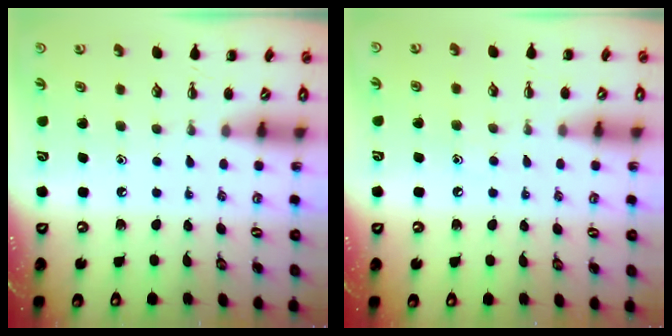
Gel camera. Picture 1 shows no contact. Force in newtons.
{"total": 5.7, "press": 5.5, "slide": 1.5}